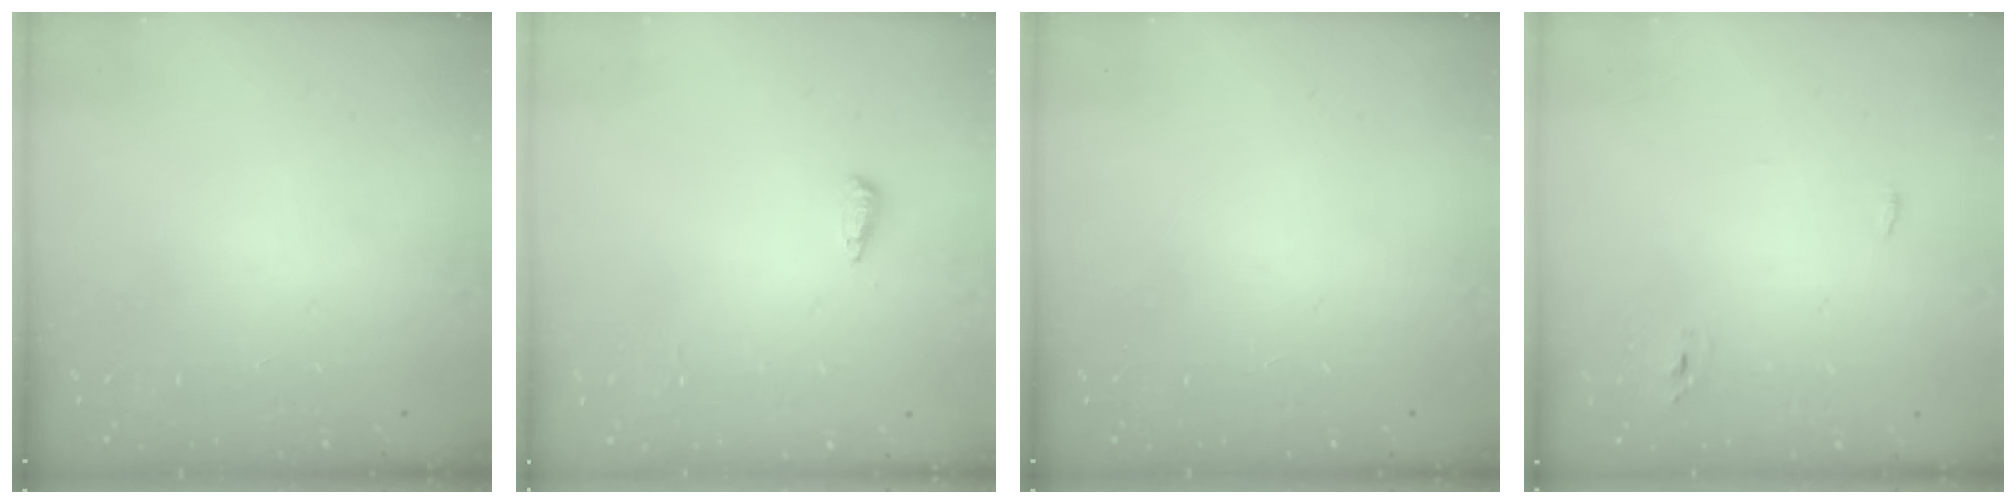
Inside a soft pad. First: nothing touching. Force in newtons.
{"total": 5.3, "press": 5.2, "slide": 1.1}
{"total": 0.0}
{"total": 2.7, "press": 2.6, "slide": 0.8}